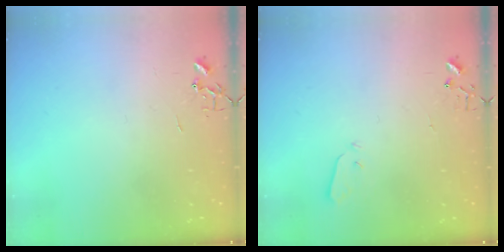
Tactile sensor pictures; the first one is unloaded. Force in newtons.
{"total": 3.5, "press": 3.5, "slide": 0.3}